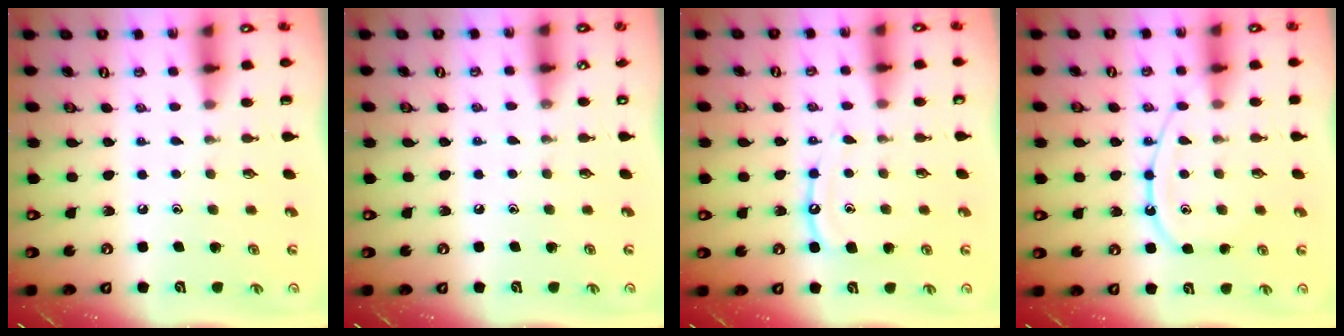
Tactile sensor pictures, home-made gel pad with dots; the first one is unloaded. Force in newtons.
{"total": 3.5, "press": 3.5, "slide": 0.4}
{"total": 10.0, "press": 9.9, "slide": 0.9}
{"total": 12.2, "press": 12.1, "slide": 1.0}